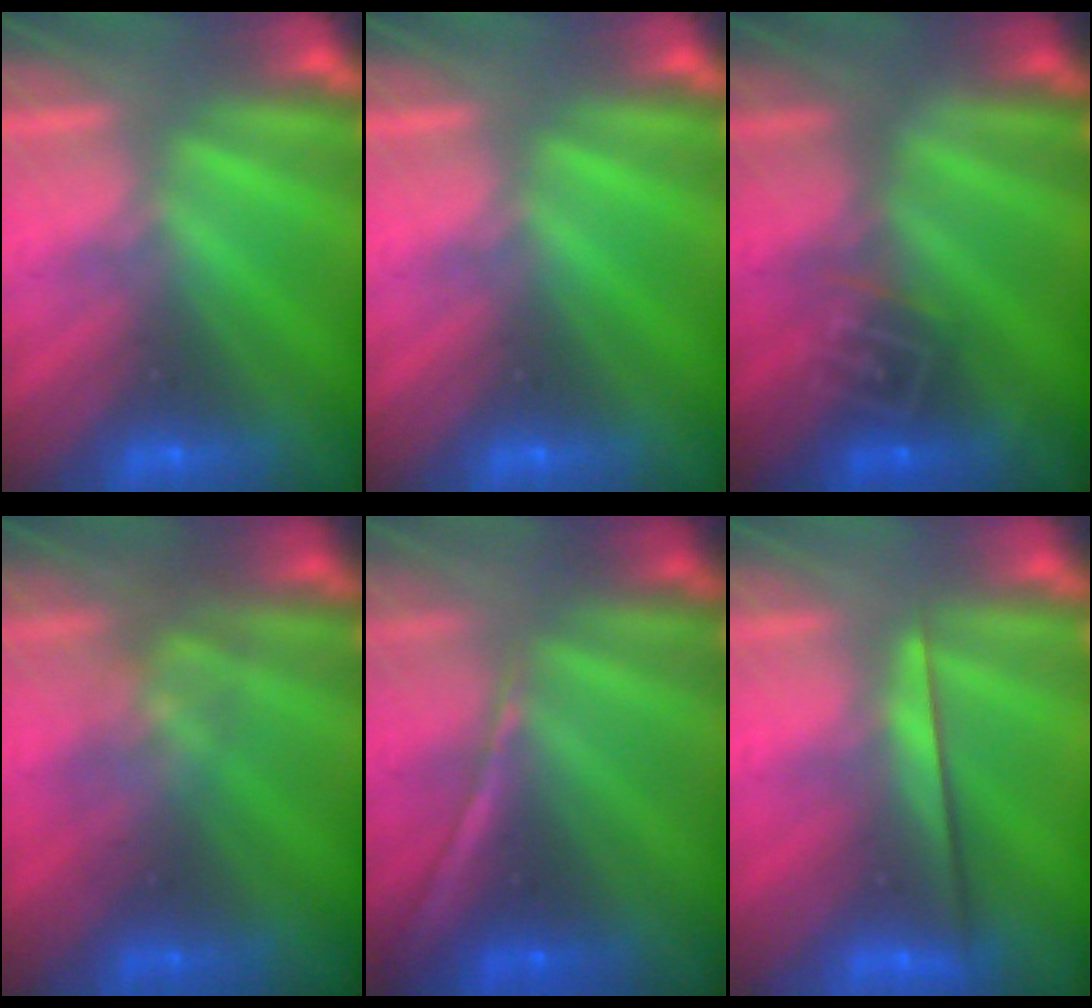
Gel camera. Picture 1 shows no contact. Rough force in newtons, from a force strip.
{"total": 0.0}
{"total": 2.9}
{"total": 2.3}
{"total": 1.3}
{"total": 2.3}